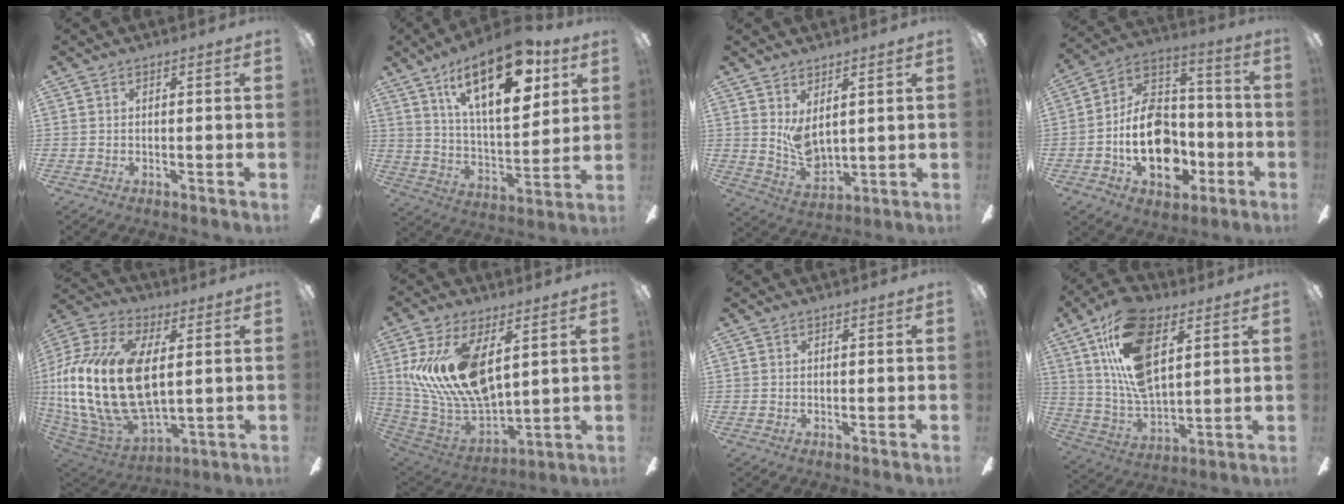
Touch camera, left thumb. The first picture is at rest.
{"total": 23.2, "force": [12.3, 10.1, 16.9], "torque": [-0.260, -0.046, 0.199]}
{"total": 6.6, "force": [3.4, 3.2, 4.8], "torque": [-0.102, -0.025, 0.063]}
{"total": 18.2, "force": [-4.9, 12.8, 12.0], "torque": [-0.211, 0.031, -0.076]}
{"total": 24.6, "force": [2.6, 13.8, 20.2], "torque": [-0.452, -0.007, 0.047]}
{"total": 19.3, "force": [6.9, 10.3, 14.8], "torque": [-0.305, -0.035, 0.122]}
{"total": 0.0}
{"total": 19.8, "force": [9.4, 9.8, 14.4], "torque": [-0.292, -0.022, 0.164]}